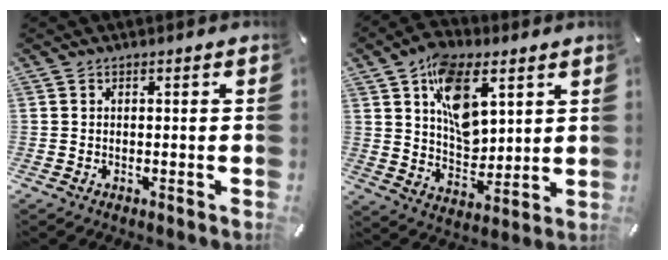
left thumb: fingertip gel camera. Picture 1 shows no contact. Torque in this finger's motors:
{"motor_torque": [2.22, 2.31, 1.92, -0.85, 0.44]}